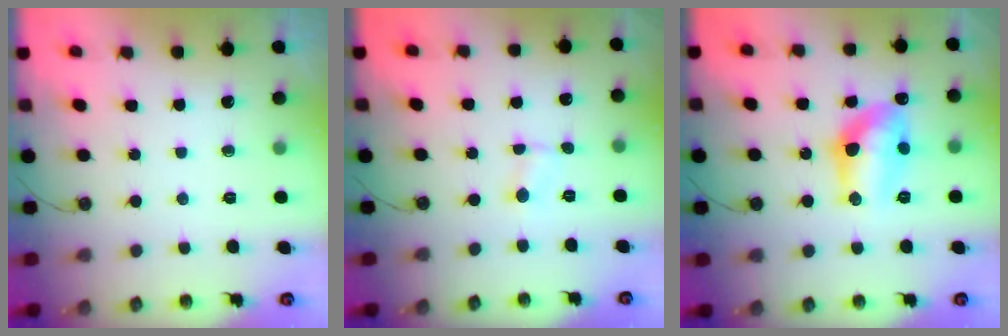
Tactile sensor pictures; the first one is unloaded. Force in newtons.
{"total": 0.9, "press": 0.9, "slide": 0.3}
{"total": 12.3, "press": 12.2, "slide": 1.1}